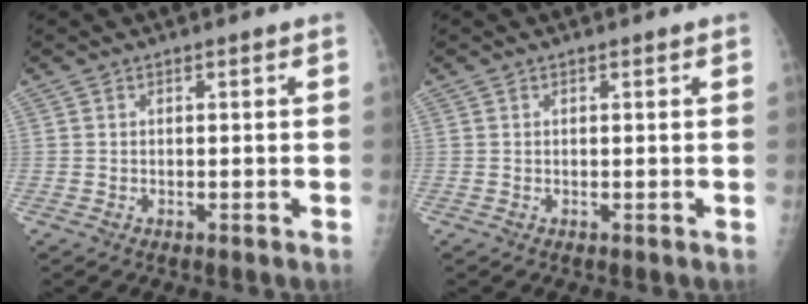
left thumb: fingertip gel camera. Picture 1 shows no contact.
{"total": 0.0}